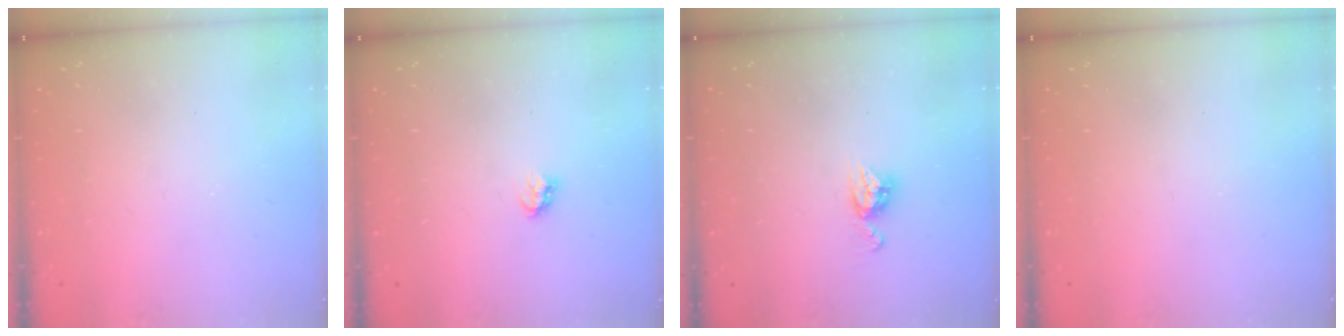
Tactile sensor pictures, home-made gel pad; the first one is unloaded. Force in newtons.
{"total": 2.8, "press": 2.8, "slide": 0.5}
{"total": 6.0, "press": 6.0, "slide": 0.4}
{"total": 0.0}